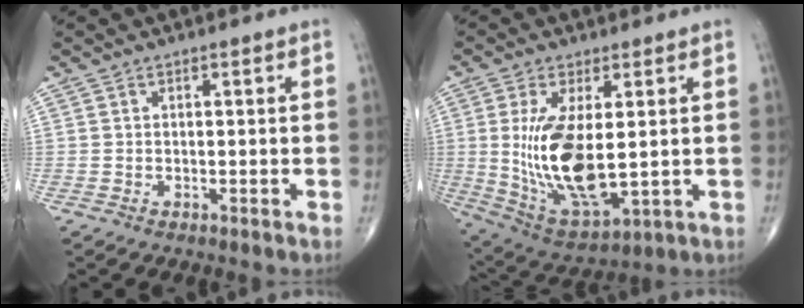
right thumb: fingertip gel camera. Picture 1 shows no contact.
{"total": 16.2, "force": [0.8, 6.9, 14.6], "torque": [-0.282, -0.025, 0.035]}